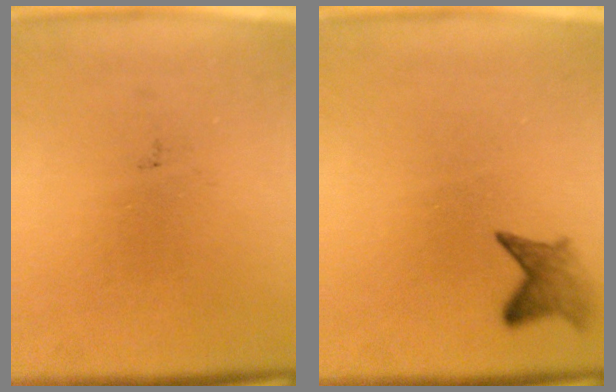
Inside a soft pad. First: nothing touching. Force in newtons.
{"total": 2.4}